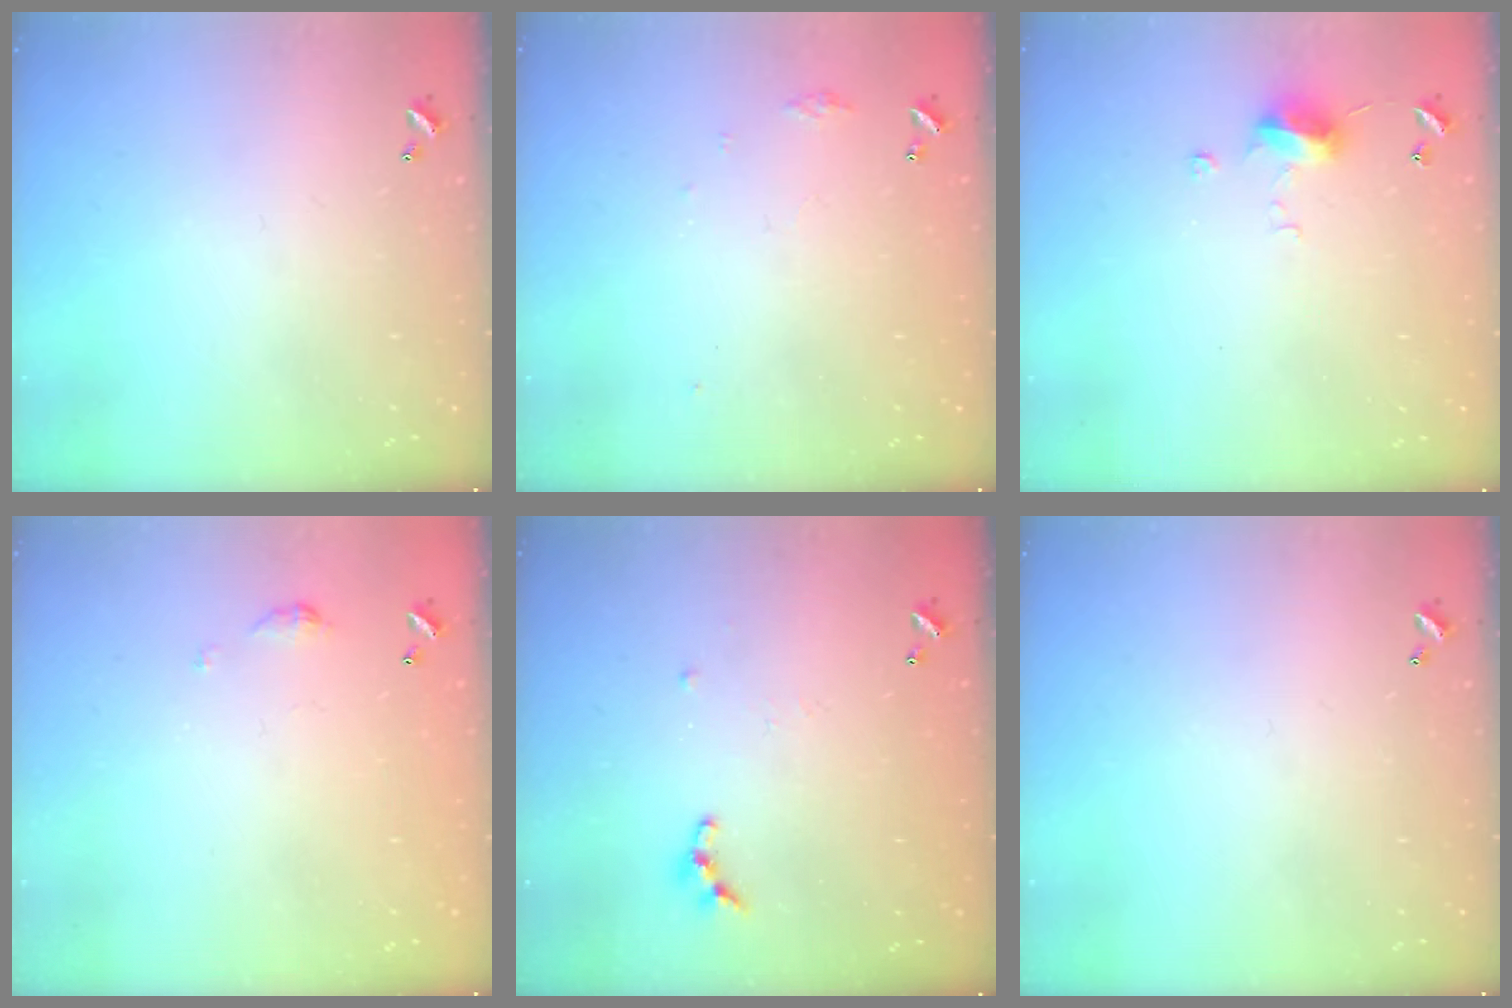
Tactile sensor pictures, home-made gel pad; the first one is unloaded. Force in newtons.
{"total": 4.5, "press": 4.5, "slide": 0.5}
{"total": 5.8, "press": 5.7, "slide": 0.7}
{"total": 3.7, "press": 3.6, "slide": 0.5}
{"total": 6.2, "press": 6.2, "slide": 0.7}
{"total": 0.0}